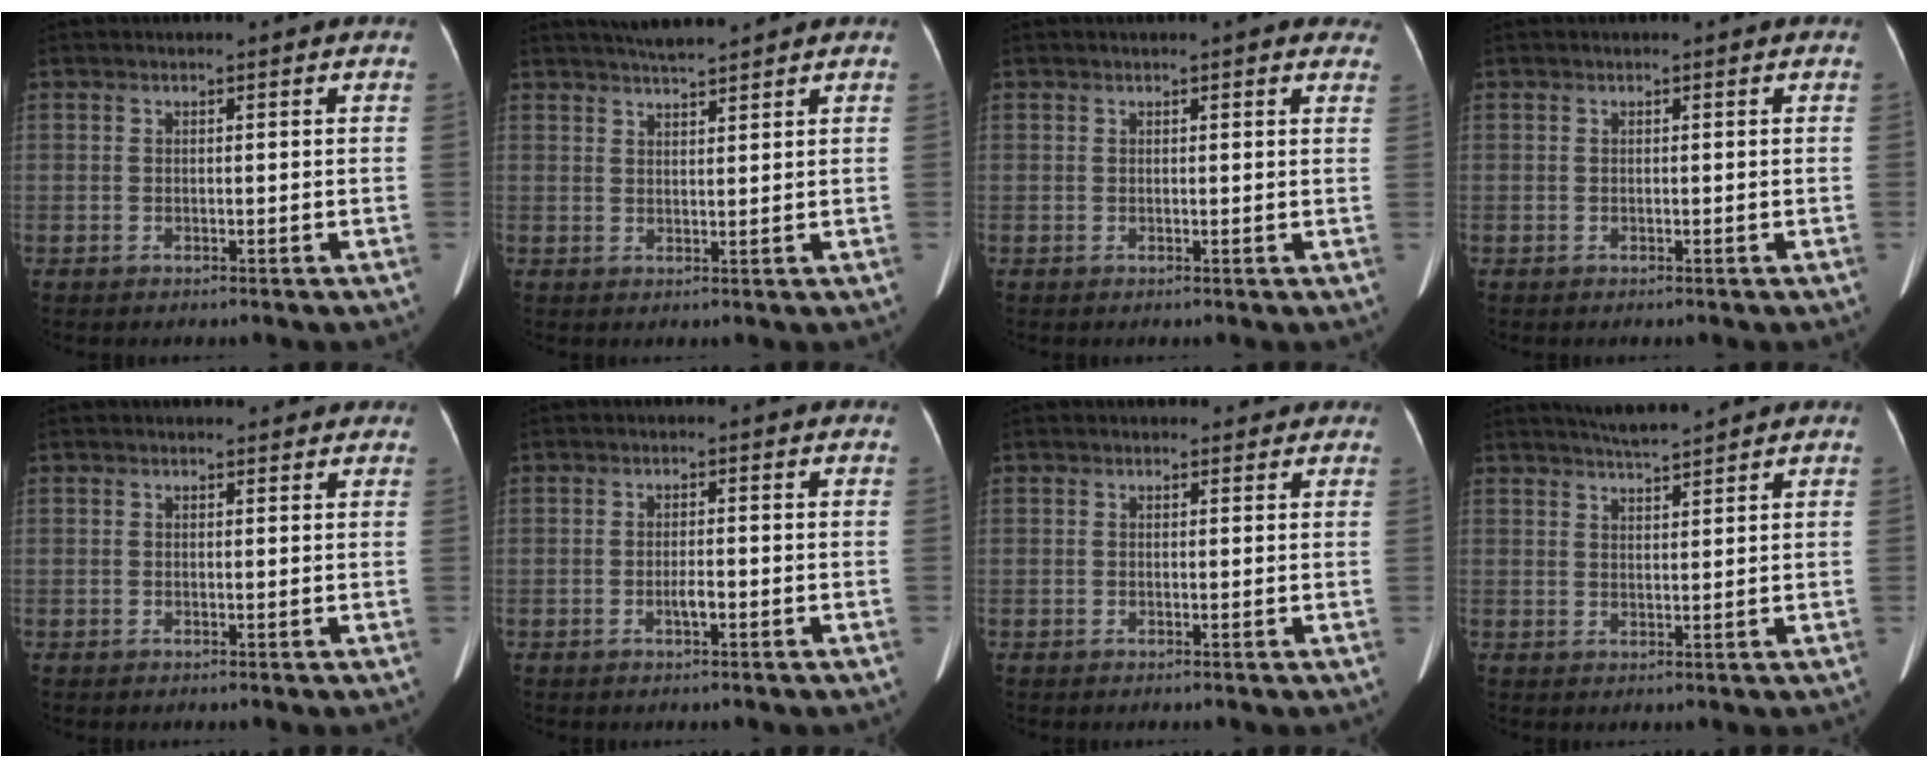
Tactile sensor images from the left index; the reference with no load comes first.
{"total": 5.1, "force": [4.7, -0.1, 2.0], "torque": [-0.034, 0.018, 0.080]}
{"total": 4.0, "force": [3.1, 0.9, 2.3], "torque": [-0.014, 0.007, 0.022]}
{"total": 0.0}
{"total": 2.9, "force": [2.7, 1.0, 0.7], "torque": [-0.005, 0.012, 0.025]}
{"total": 1.6, "force": [-0.7, 0.3, 1.4], "torque": [-0.027, 0.001, -0.012]}
{"total": 2.1, "force": [1.8, 1.1, 0.3], "torque": [0.003, 0.007, 0.013]}
{"total": 4.5, "force": [4.2, -0.5, 1.5], "torque": [-0.028, 0.011, 0.075]}